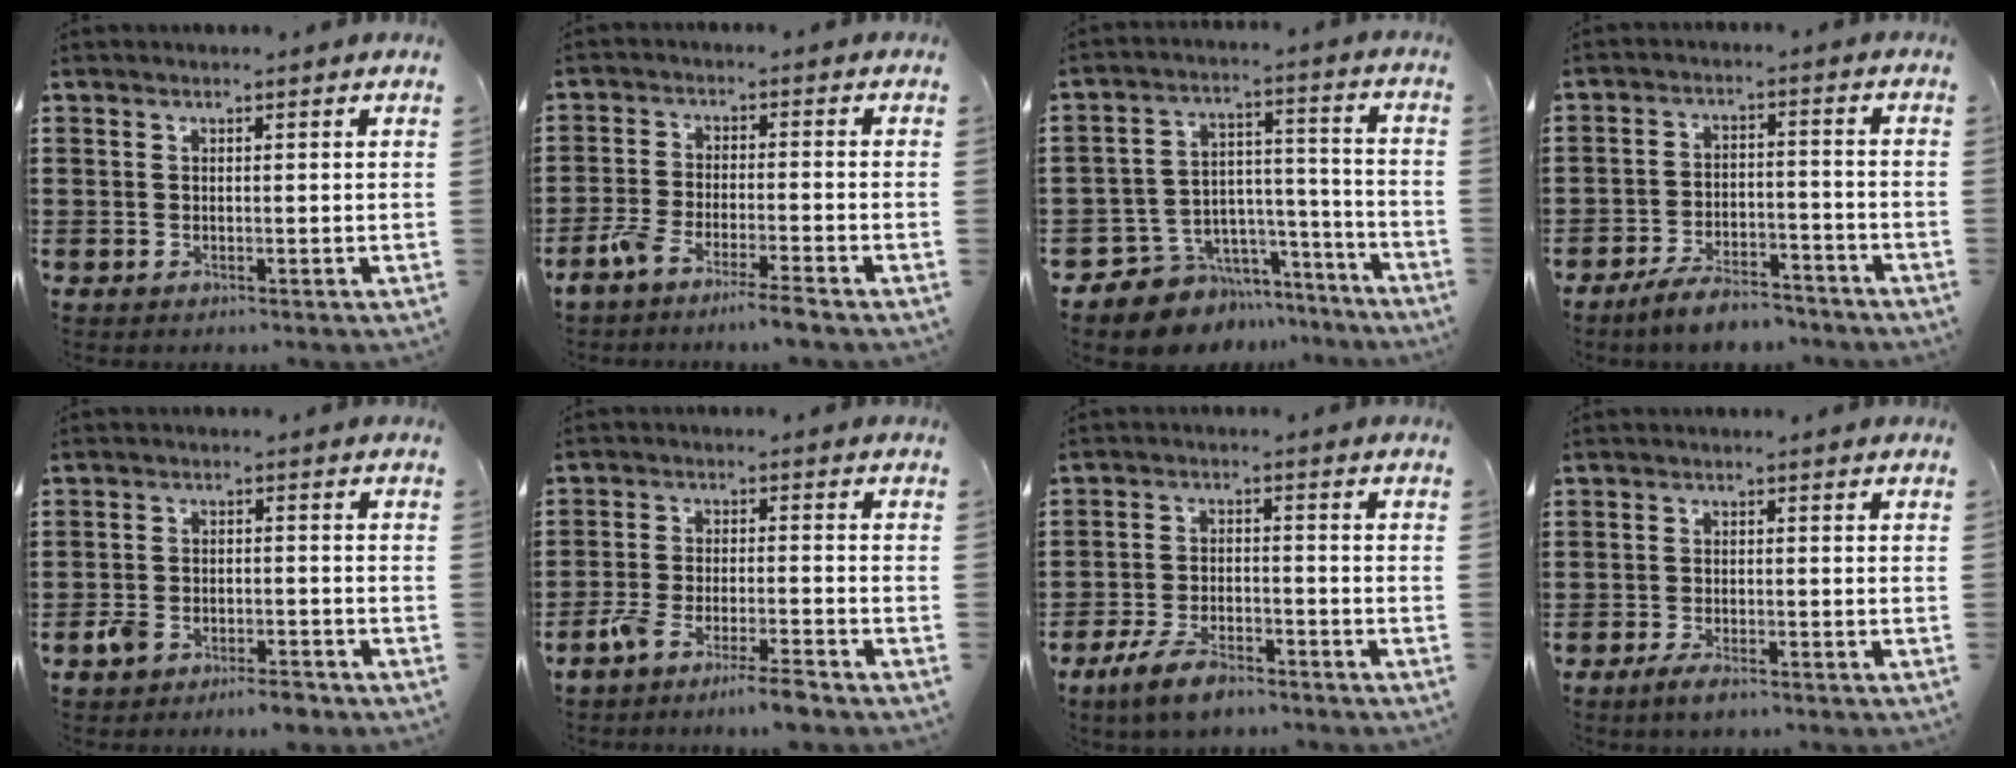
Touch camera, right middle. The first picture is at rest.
{"total": 4.9, "force": [-4.2, 0.0, 2.5], "torque": [-0.062, -0.012, -0.084]}
{"total": 7.3, "force": [-6.2, 3.9, -0.3], "torque": [-0.005, 0.013, -0.117]}
{"total": 6.1, "force": [-5.7, 1.2, 1.9], "torque": [-0.040, 0.007, -0.111]}
{"total": 4.0, "force": [-3.4, 1.3, 1.7], "torque": [-0.049, 0.003, -0.072]}
{"total": 5.6, "force": [-4.8, 0.2, 2.9], "torque": [-0.068, -0.009, -0.094]}
{"total": 6.3, "force": [-4.8, 2.2, 3.4], "torque": [-0.074, 0.006, -0.091]}
{"total": 2.2, "force": [-1.7, 0.6, 1.3], "torque": [-0.031, 0.001, -0.034]}